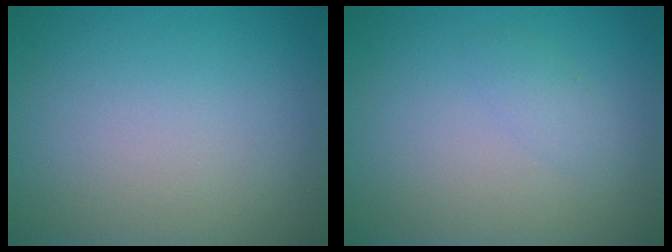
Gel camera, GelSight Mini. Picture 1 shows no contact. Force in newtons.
{"total": 1.1, "press": 1.1, "slide": 0.0}